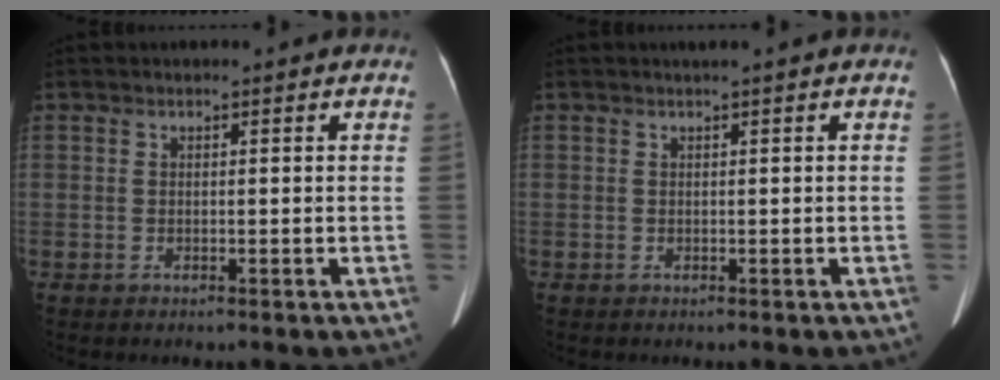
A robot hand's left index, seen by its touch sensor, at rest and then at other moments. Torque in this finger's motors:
{"motor_torque": [-0.28, 0.07, -0.63, -0.15]}